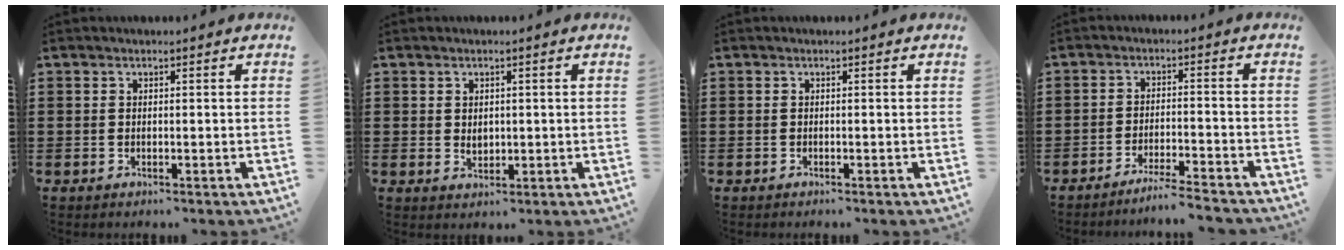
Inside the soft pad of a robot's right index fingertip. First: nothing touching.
{"total": 1.6, "force": [0.2, 1.1, 1.1], "torque": [-0.024, 0.004, 0.005]}
{"total": 0.0}
{"total": 4.1, "force": [-3.9, -0.7, 1.2], "torque": [-0.022, -0.008, -0.078]}